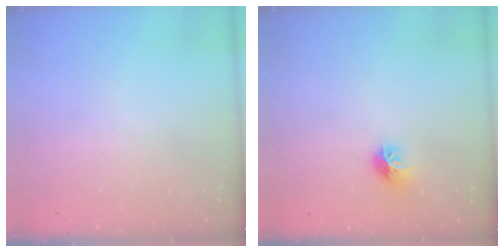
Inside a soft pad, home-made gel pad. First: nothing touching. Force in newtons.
{"total": 7.7, "press": 7.7, "slide": 0.2}